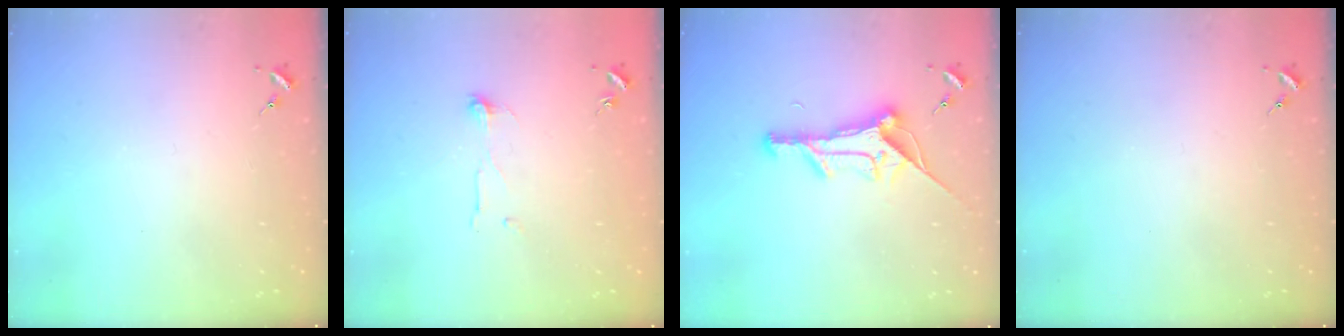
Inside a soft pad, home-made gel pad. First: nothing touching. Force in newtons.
{"total": 4.0, "press": 4.0, "slide": 0.3}
{"total": 15.9, "press": 15.9, "slide": 0.7}
{"total": 0.0}